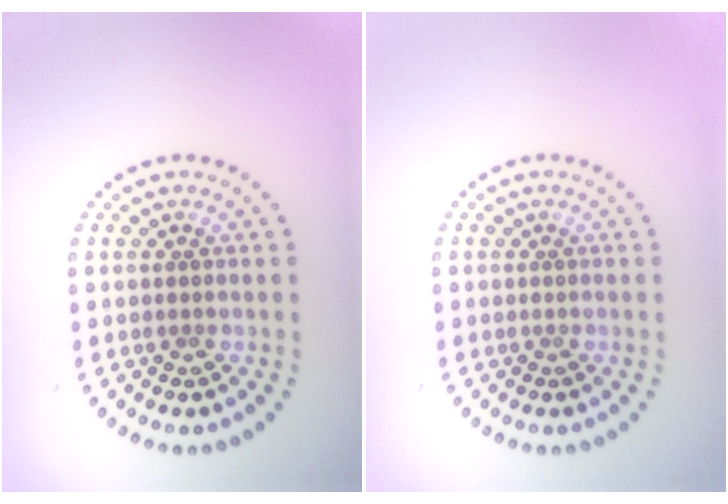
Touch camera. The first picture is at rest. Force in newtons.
{"total": 0.0}